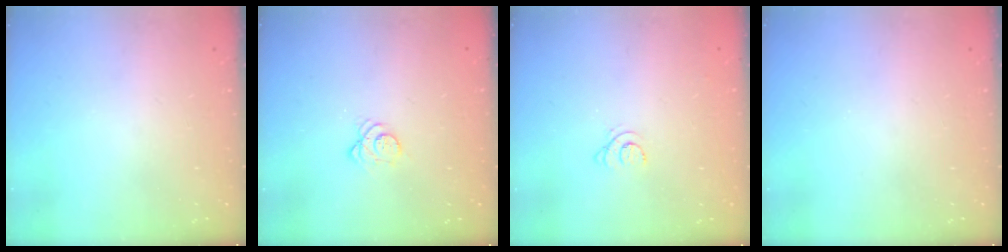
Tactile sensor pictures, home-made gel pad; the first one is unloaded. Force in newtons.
{"total": 4.3, "press": 4.3, "slide": 0.3}
{"total": 3.8, "press": 3.8, "slide": 0.4}
{"total": 0.0}